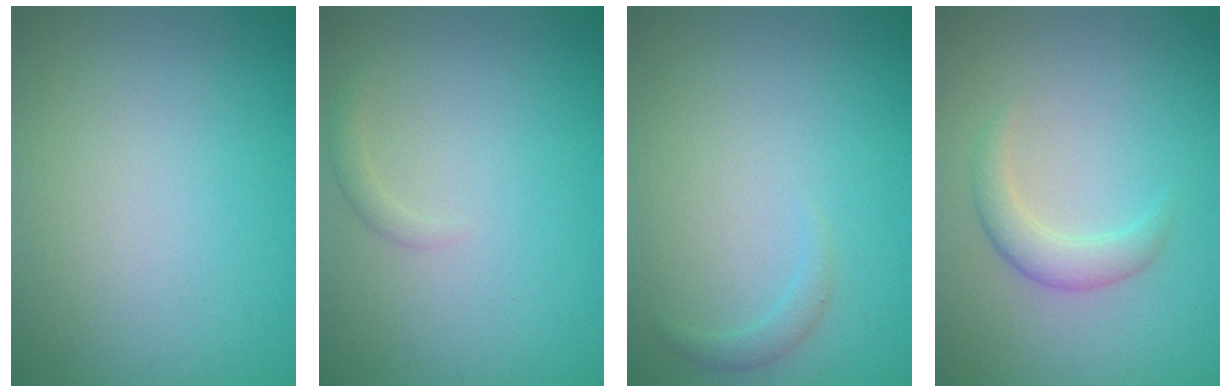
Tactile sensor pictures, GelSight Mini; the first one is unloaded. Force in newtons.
{"total": 1.0, "press": 0.9, "slide": 0.1}
{"total": 1.0, "press": 1.0, "slide": 0.1}
{"total": 2.4, "press": 2.4, "slide": 0.2}